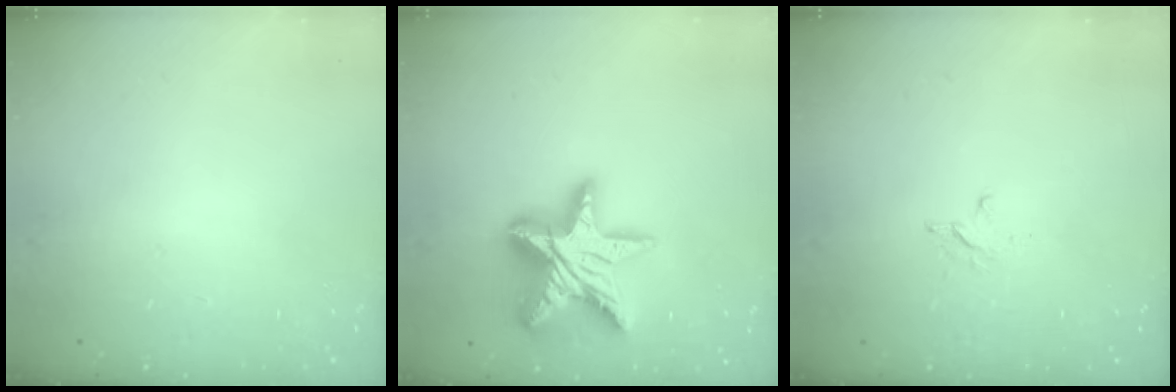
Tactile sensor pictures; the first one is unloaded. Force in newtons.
{"total": 22.2, "press": 22.1, "slide": 1.9}
{"total": 3.0, "press": 3.0, "slide": 0.3}